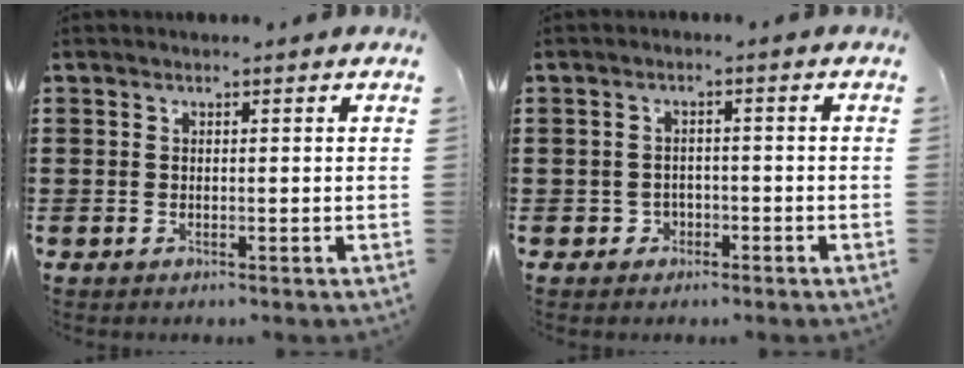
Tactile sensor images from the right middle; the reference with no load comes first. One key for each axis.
{"total": 1.5, "fx": -1.0, "fy": 1.1, "fz": 0.2, "tx": -0.011, "ty": 0.000, "tz": -0.023}